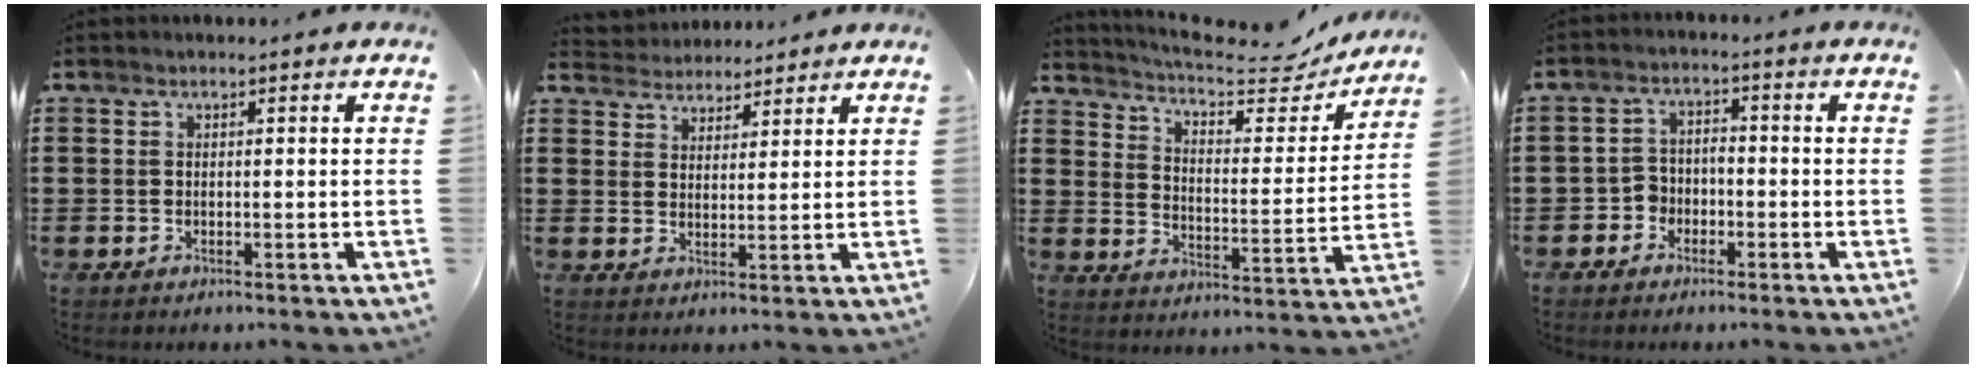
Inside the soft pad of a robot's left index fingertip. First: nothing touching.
{"total": 3.5, "force": [3.4, 1.0, -0.5], "torque": [-0.006, -0.009, 0.063]}
{"total": 6.9, "force": [6.2, 1.1, 2.8], "torque": [-0.069, -0.047, 0.099]}
{"total": 2.9, "force": [-2.2, 1.8, 0.5], "torque": [-0.018, 0.005, -0.049]}